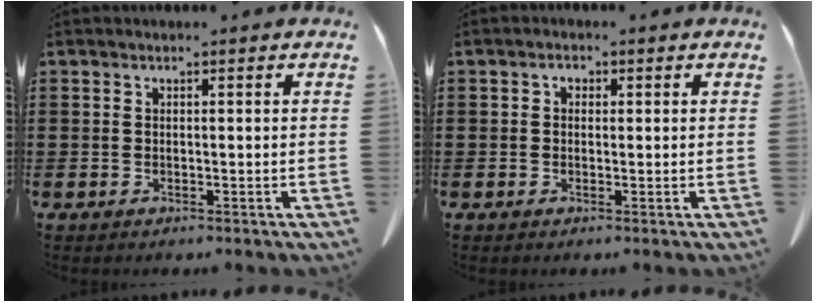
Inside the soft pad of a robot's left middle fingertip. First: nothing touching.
{"total": 1.1, "force": [0.1, 0.8, 0.7], "torque": [-0.017, 0.006, 0.000]}